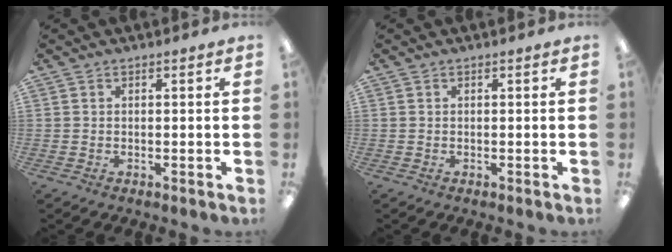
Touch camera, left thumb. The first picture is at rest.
{"total": 0.0}